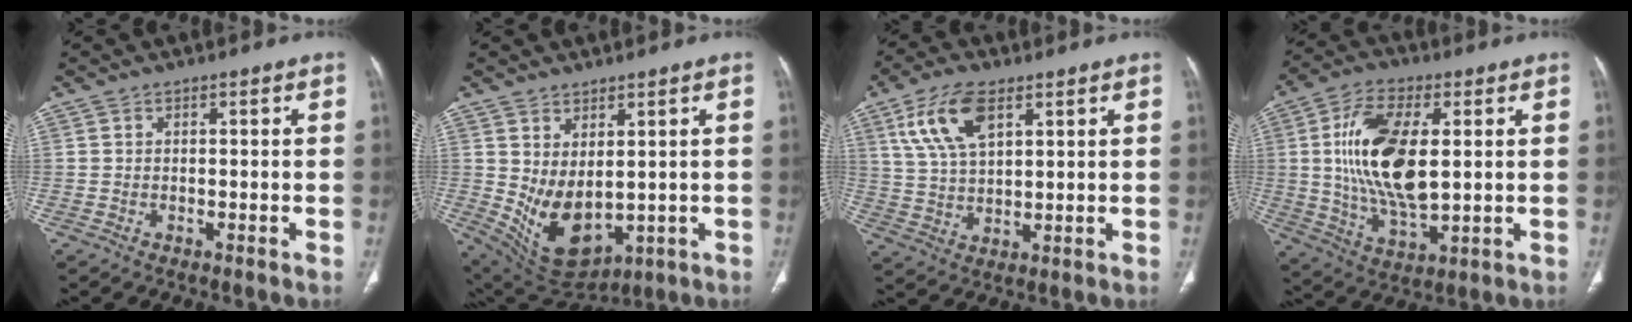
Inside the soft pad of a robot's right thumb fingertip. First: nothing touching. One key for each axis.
{"total": 11.1, "fx": 0.6, "fy": 6.4, "fz": 9.0, "tx": -0.149, "ty": -0.022, "tz": 0.047}
{"total": 11.0, "fx": 5.1, "fy": 5.5, "fz": 8.1, "tx": -0.155, "ty": -0.008, "tz": 0.101}
{"total": 17.5, "fx": 2.3, "fy": 8.4, "fz": 15.2, "tx": -0.280, "ty": -0.013, "tz": 0.045}